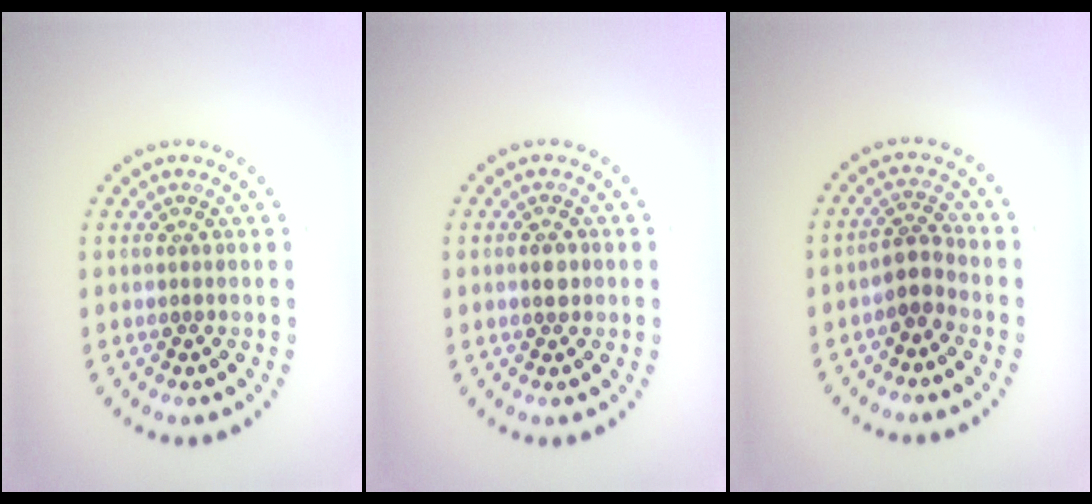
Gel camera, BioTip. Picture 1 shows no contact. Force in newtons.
{"total": 1.3, "press": 1.2, "slide": 0.4}
{"total": 2.2, "press": 1.8, "slide": 1.3}